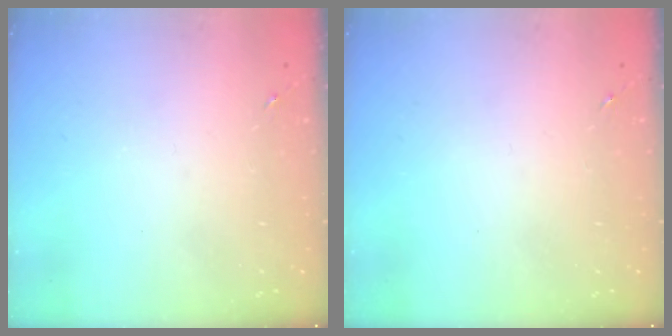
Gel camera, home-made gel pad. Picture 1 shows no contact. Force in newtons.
{"total": 0.0}